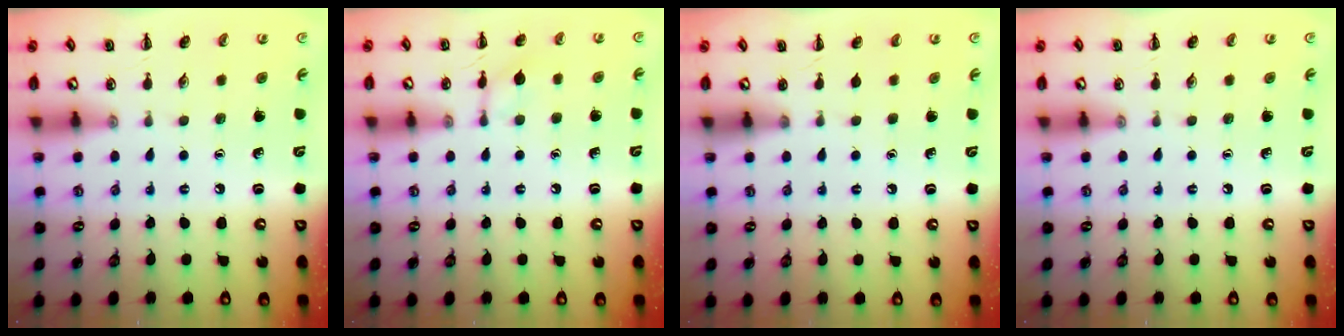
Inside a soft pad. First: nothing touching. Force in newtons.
{"total": 6.9, "press": 6.9, "slide": 0.5}
{"total": 0.0}
{"total": 0.0}